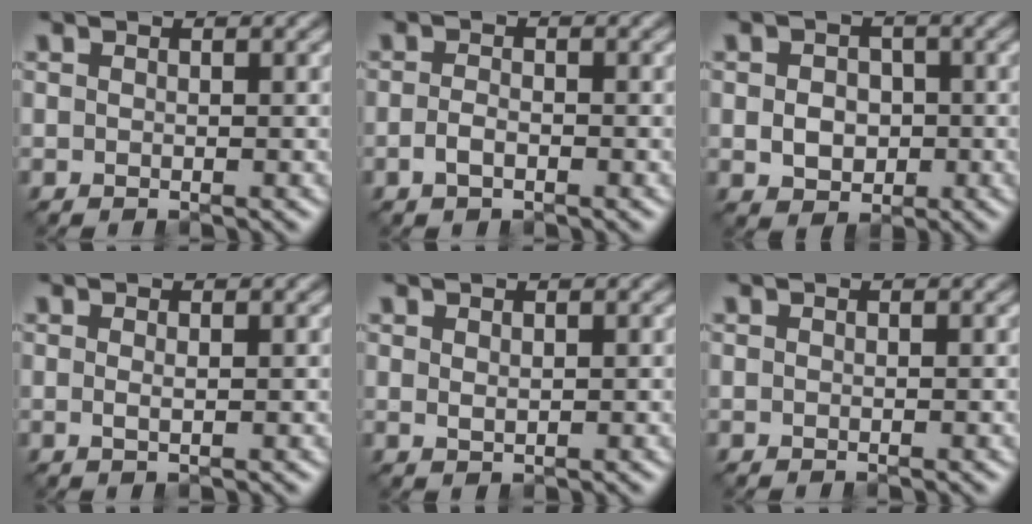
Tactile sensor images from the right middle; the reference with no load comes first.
{"total": 1.4, "force": [-0.6, 0.7, 1.0], "torque": [-0.024, -0.001, -0.015]}
{"total": 3.4, "force": [-0.3, 2.8, 1.8], "torque": [-0.030, -0.003, -0.008]}
{"total": 0.8, "force": [0.1, 0.1, 0.8], "torque": [-0.014, 0.000, 0.001]}
{"total": 0.8, "force": [0.5, 0.4, 0.5], "torque": [-0.012, -0.002, 0.012]}
{"total": 0.0}